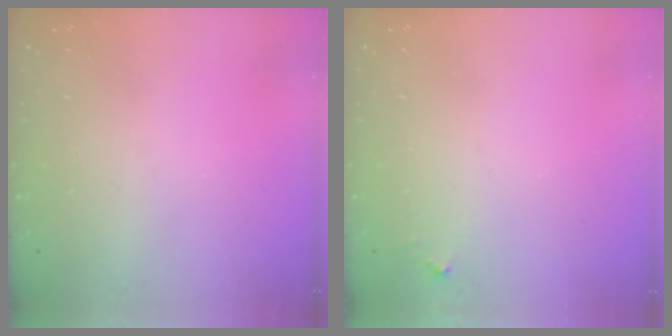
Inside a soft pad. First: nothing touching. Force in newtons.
{"total": 2.8, "press": 2.8, "slide": 0.2}